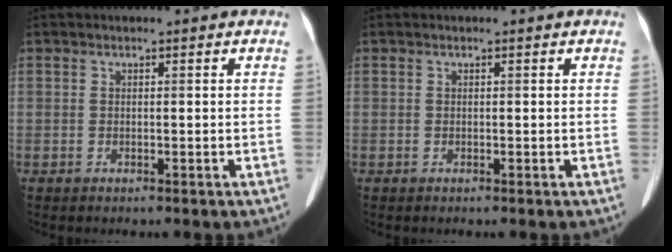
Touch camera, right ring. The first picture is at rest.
{"total": 0.0}